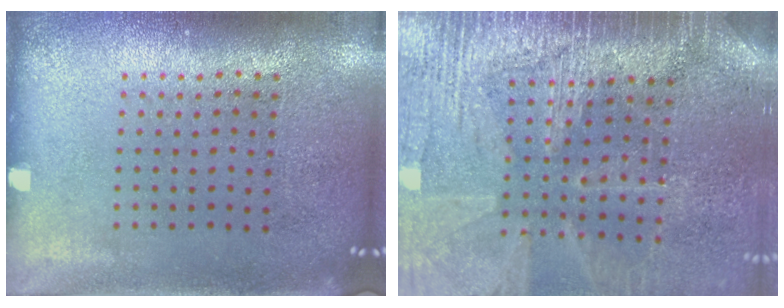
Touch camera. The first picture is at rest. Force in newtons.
{"total": 3.4, "press": 3.2, "slide": 1.1}